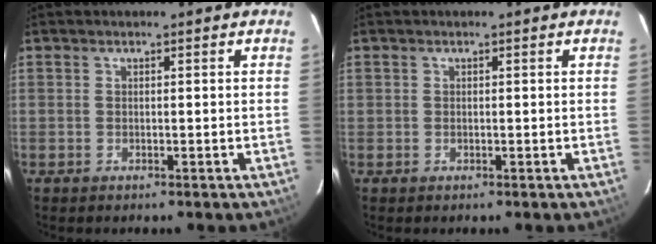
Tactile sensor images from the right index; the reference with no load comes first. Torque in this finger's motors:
{"motor_torque": [0.04, 0.02, 0.01, 0.01]}